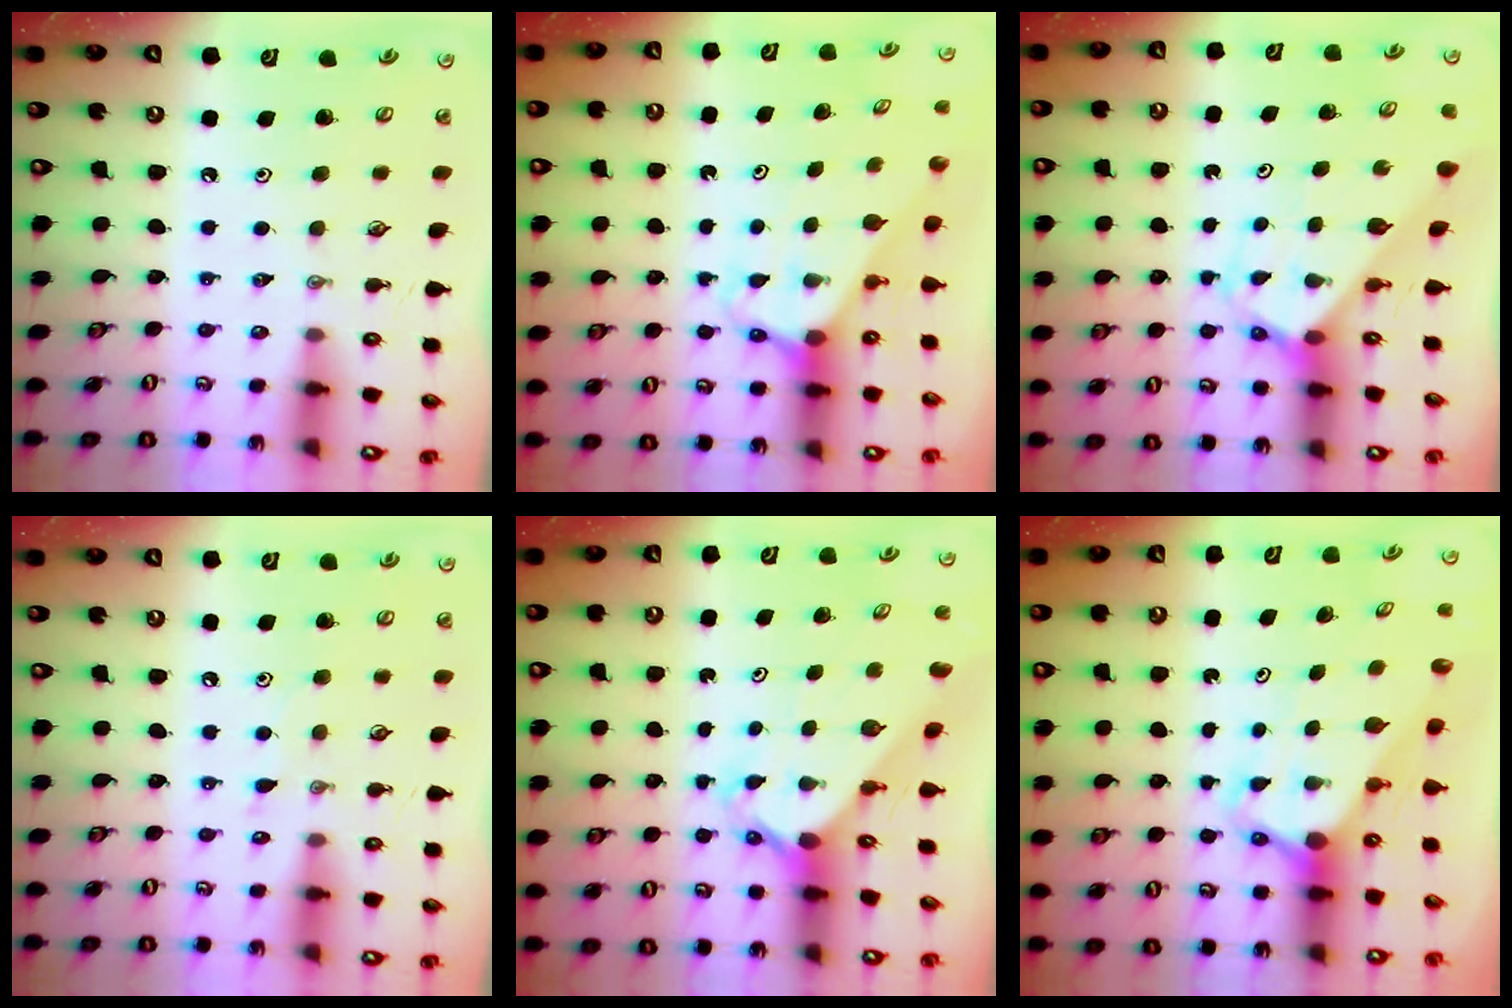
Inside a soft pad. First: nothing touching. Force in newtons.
{"total": 2.6, "press": 2.6, "slide": 0.2}
{"total": 2.9, "press": 2.9, "slide": 0.2}
{"total": 4.2, "press": 4.2, "slide": 0.5}
{"total": 2.6, "press": 2.6, "slide": 0.3}
{"total": 3.0, "press": 3.0, "slide": 0.2}